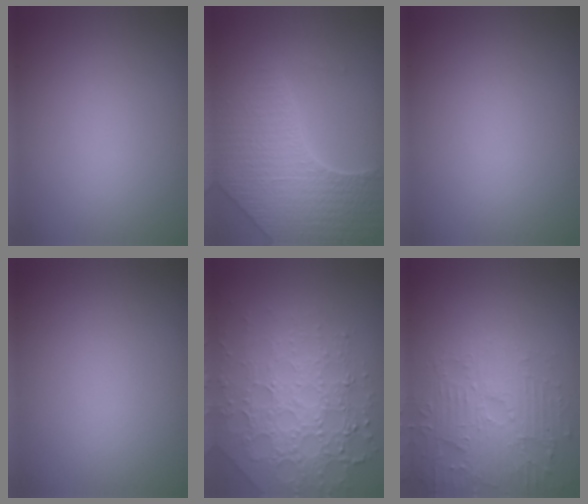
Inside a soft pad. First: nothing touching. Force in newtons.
{"total": 7.7, "press": 5.6, "slide": 5.3}
{"total": 0.0}
{"total": 0.0}
{"total": 6.9, "press": 5.0, "slide": 4.7}
{"total": 5.0, "press": 3.9, "slide": 3.2}